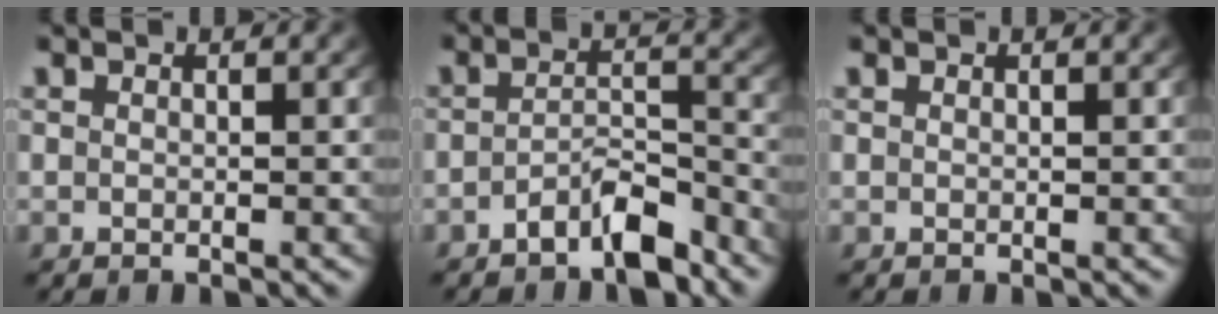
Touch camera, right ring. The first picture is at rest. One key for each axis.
{"total": 4.7, "fx": -3.8, "fy": 1.5, "fz": 2.3, "tx": -0.025, "ty": -0.006, "tz": -0.063}
{"total": 0.0}